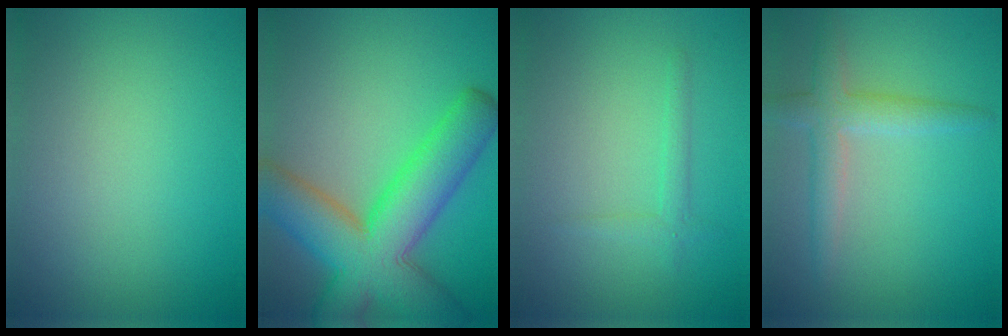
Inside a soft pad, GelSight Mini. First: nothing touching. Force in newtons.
{"total": 10.8, "press": 10.8, "slide": 0.5}
{"total": 1.3, "press": 1.3, "slide": 0.1}
{"total": 3.1, "press": 3.1, "slide": 0.0}